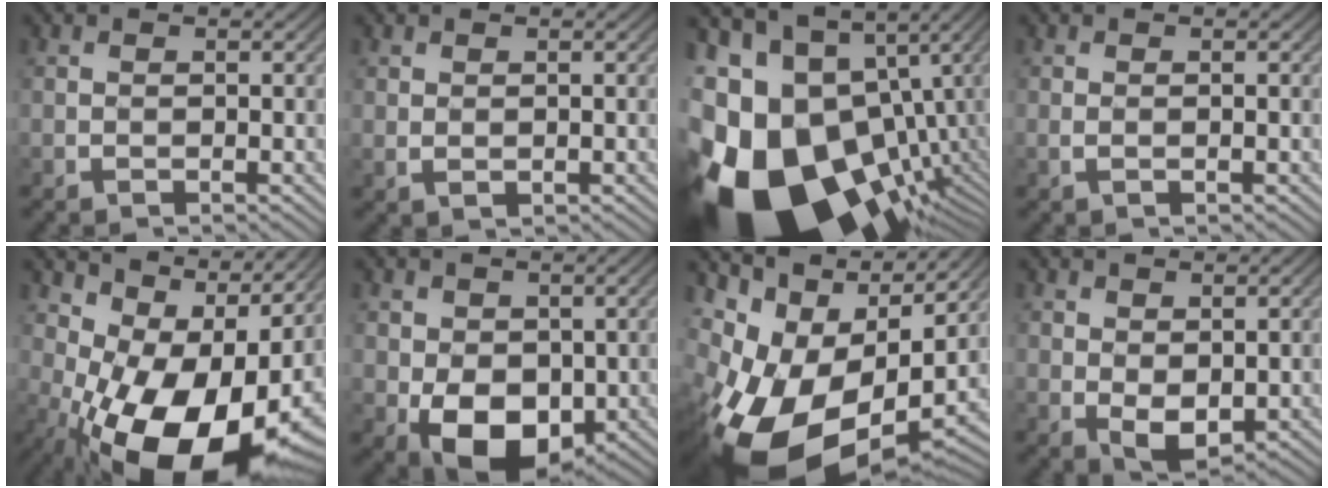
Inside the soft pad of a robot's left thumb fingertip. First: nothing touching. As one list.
[{"total": 1.0, "force": [0.6, 0.6, 0.5], "torque": [-0.014, -0.005, 0.013]}, {"total": 19.8, "force": [-7.9, 12.8, 12.9], "torque": [-0.274, -0.035, -0.130]}, {"total": 0.0}, {"total": 14.6, "force": [-2.1, 8.3, 11.8], "torque": [-0.144, -0.015, -0.017]}, {"total": 8.3, "force": [-1.7, 5.9, 5.5], "torque": [-0.122, -0.018, -0.034]}, {"total": 15.5, "force": [-4.2, 9.9, 11.2], "torque": [-0.216, -0.030, -0.062]}, {"total": 4.4, "force": [0.9, 2.9, 3.2], "torque": [-0.074, 0.002, 0.015]}]